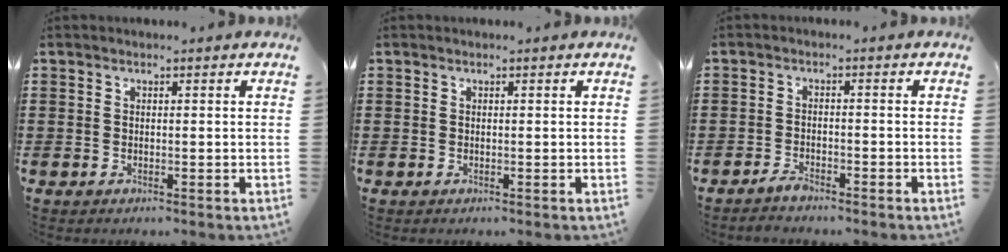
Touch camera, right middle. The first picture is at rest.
{"total": 0.0}
{"total": 2.1, "force": [-1.9, 0.4, 0.8], "torque": [-0.017, 0.003, -0.038]}